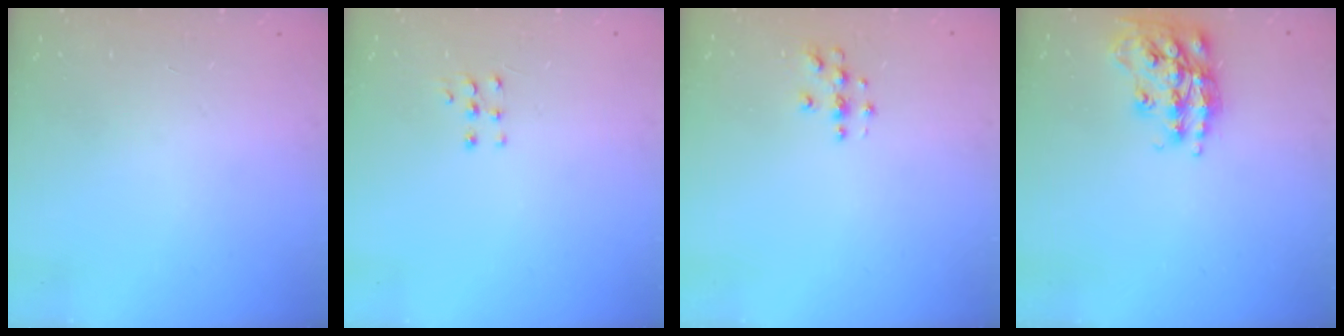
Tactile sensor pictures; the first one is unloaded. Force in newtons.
{"total": 3.3, "press": 3.3, "slide": 0.5}
{"total": 3.7, "press": 3.7, "slide": 0.2}
{"total": 17.2, "press": 17.2, "slide": 1.4}